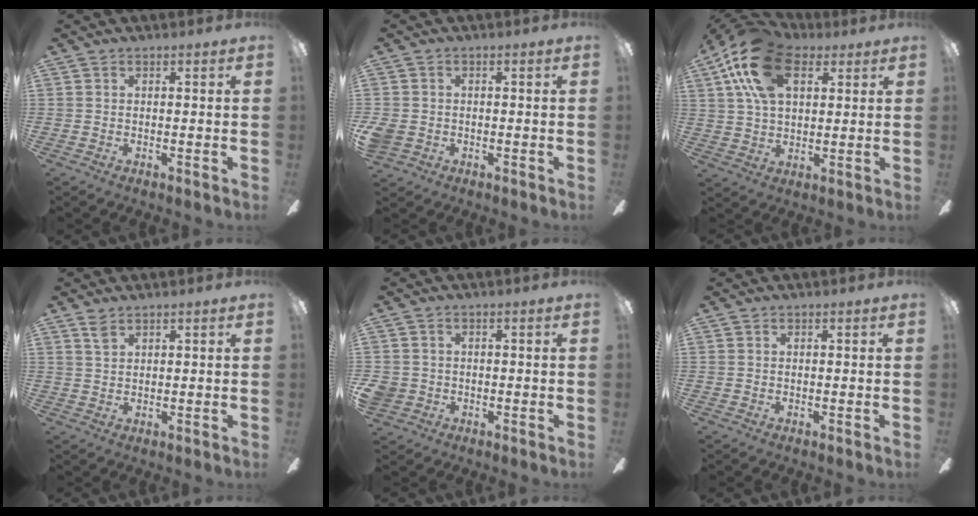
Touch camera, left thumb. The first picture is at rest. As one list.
[{"total": 3.5, "force": [-1.3, 2.8, 1.5], "torque": [-0.037, 0.005, -0.026]}, {"total": 18.1, "force": [7.8, 10.5, 12.4], "torque": [-0.242, 0.000, 0.137]}, {"total": 2.6, "force": [1.9, 1.3, 1.4], "torque": [-0.024, -0.002, 0.033]}, {"total": 3.2, "force": [-1.0, 2.9, 0.8], "torque": [-0.021, 0.007, -0.019]}, {"total": 0.0}]